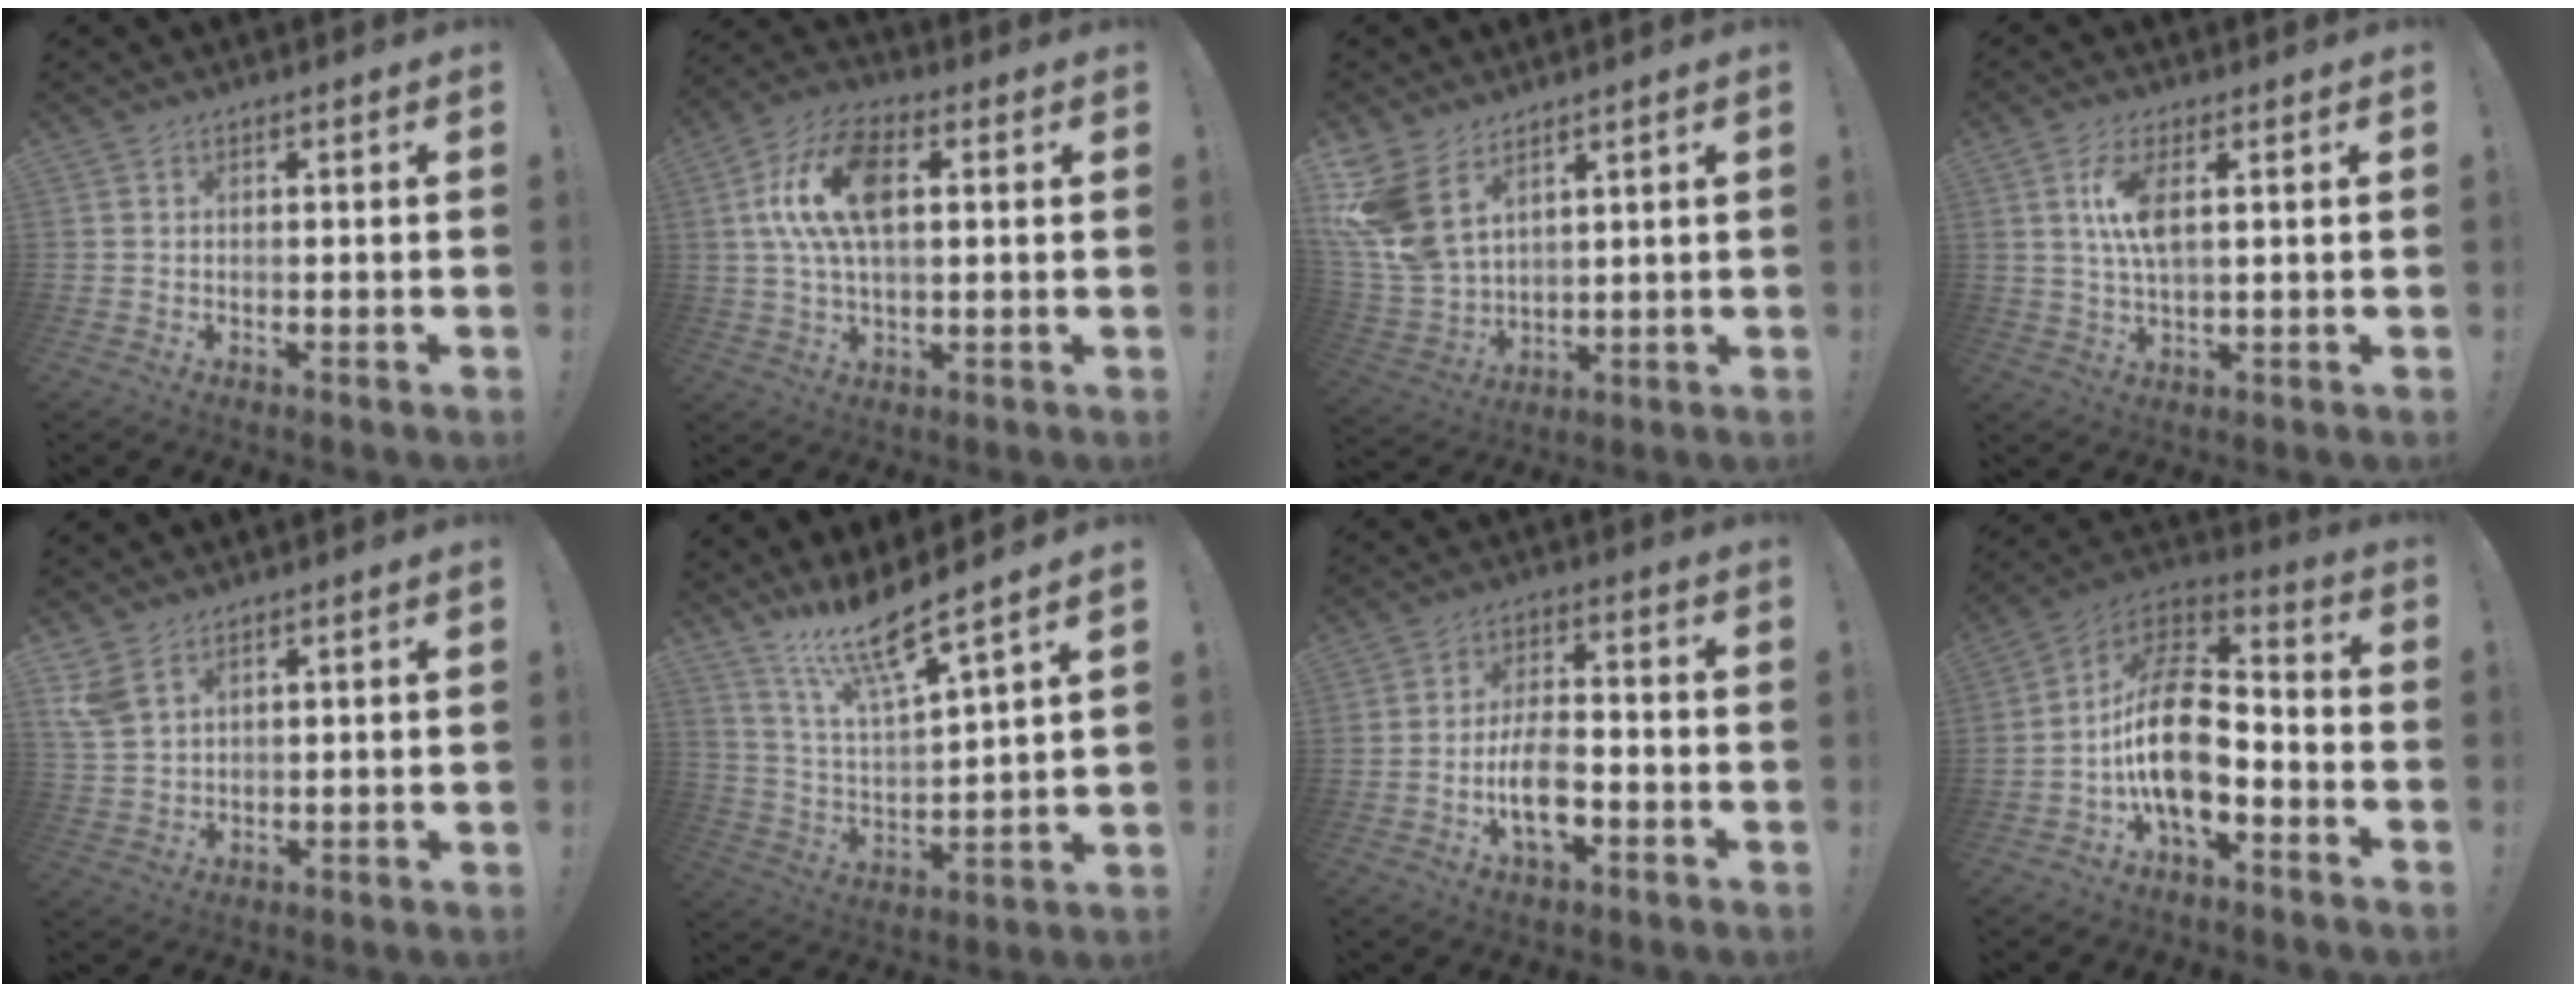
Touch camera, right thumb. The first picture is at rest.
{"total": 15.2, "force": [3.1, 8.2, 12.4], "torque": [-0.224, 0.007, 0.056]}
{"total": 12.7, "force": [6.8, 7.9, 7.4], "torque": [-0.160, -0.043, 0.132]}
{"total": 8.4, "force": [2.2, 2.9, 7.6], "torque": [-0.143, -0.008, 0.032]}
{"total": 6.0, "force": [3.8, 3.3, 3.2], "torque": [-0.070, -0.013, 0.076]}
{"total": 12.8, "force": [10.5, 0.8, 7.3], "torque": [-0.142, -0.073, 0.174]}
{"total": 10.1, "force": [-3.1, 5.1, 8.1], "torque": [-0.149, 0.010, -0.055]}
{"total": 18.3, "force": [-3.3, 10.4, 14.7], "torque": [-0.275, 0.028, -0.048]}